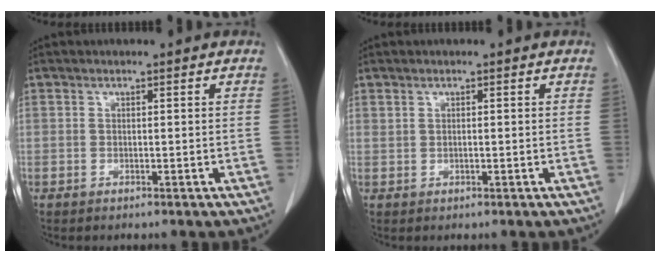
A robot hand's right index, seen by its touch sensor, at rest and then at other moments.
{"total": 0.8, "force": [0.2, 0.5, 0.6], "torque": [-0.019, 0.006, 0.007]}